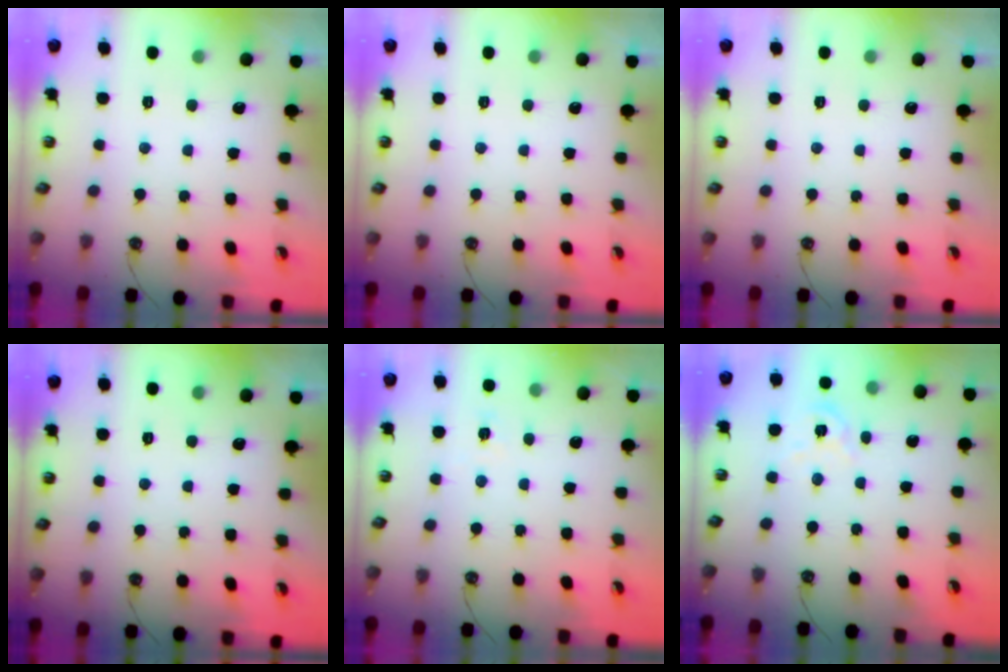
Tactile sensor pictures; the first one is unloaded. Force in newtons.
{"total": 0.0}
{"total": 0.0}
{"total": 0.0}
{"total": 2.6, "press": 2.6, "slide": 0.2}
{"total": 3.3, "press": 3.3, "slide": 0.2}